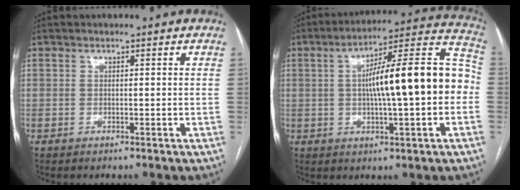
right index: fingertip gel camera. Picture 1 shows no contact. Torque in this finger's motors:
{"motor_torque": [1.23, -0.40, 0.56, 0.21]}